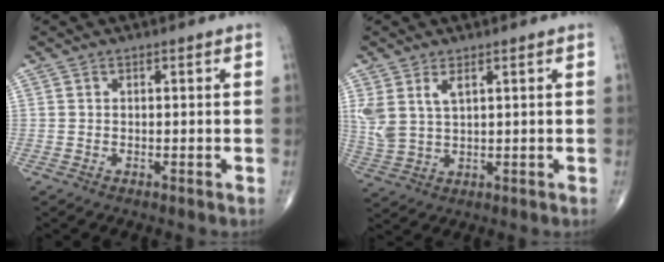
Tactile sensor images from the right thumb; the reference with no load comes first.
{"total": 5.9, "force": [2.6, 2.9, 4.5], "torque": [-0.100, -0.006, 0.064]}